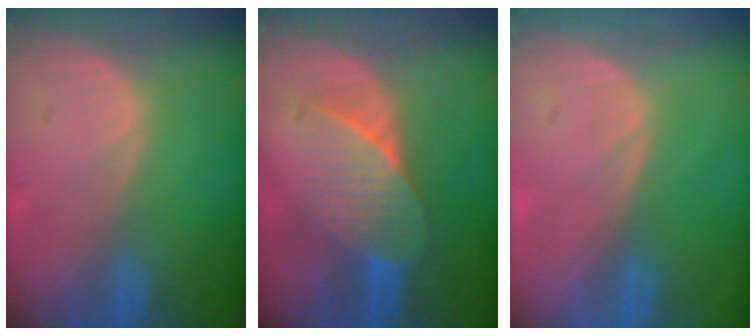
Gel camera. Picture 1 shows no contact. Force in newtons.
{"total": 7.2, "press": 6.7, "slide": 2.6}
{"total": 0.0}